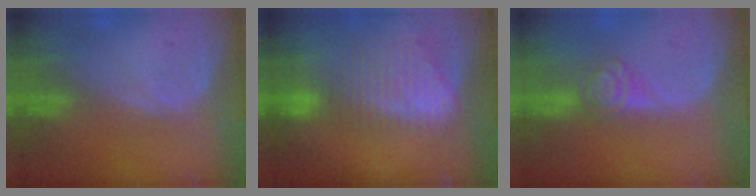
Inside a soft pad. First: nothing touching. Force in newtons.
{"total": 9.3, "press": 8.1, "slide": 4.4}
{"total": 4.1, "press": 3.9, "slide": 1.2}